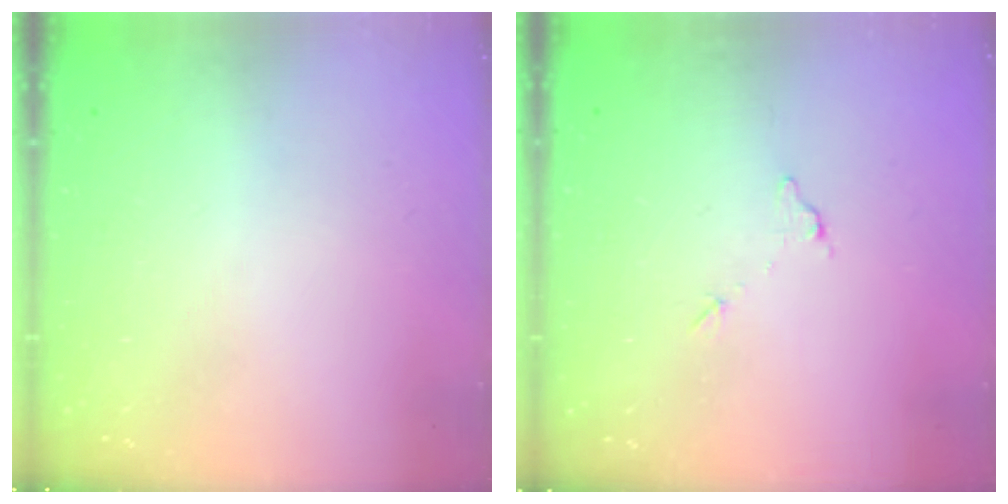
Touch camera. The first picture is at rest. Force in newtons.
{"total": 5.4, "press": 5.4, "slide": 0.2}